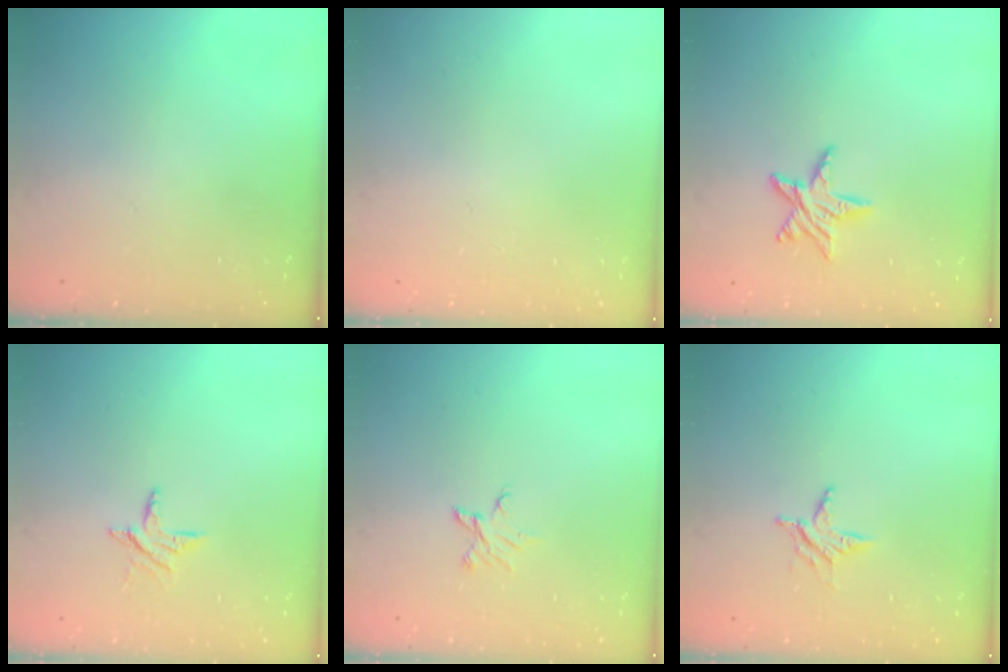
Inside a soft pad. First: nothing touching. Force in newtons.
{"total": 0.0}
{"total": 8.5, "press": 8.4, "slide": 0.5}
{"total": 6.5, "press": 6.5, "slide": 0.7}
{"total": 3.3, "press": 3.3, "slide": 0.2}
{"total": 4.4, "press": 4.4, "slide": 0.5}